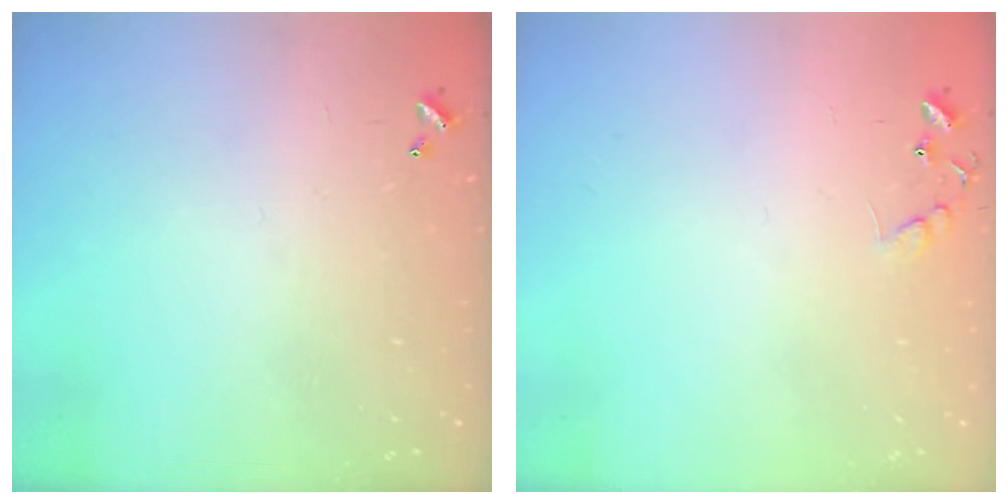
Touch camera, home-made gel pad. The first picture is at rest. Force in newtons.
{"total": 8.9, "press": 8.9, "slide": 0.5}